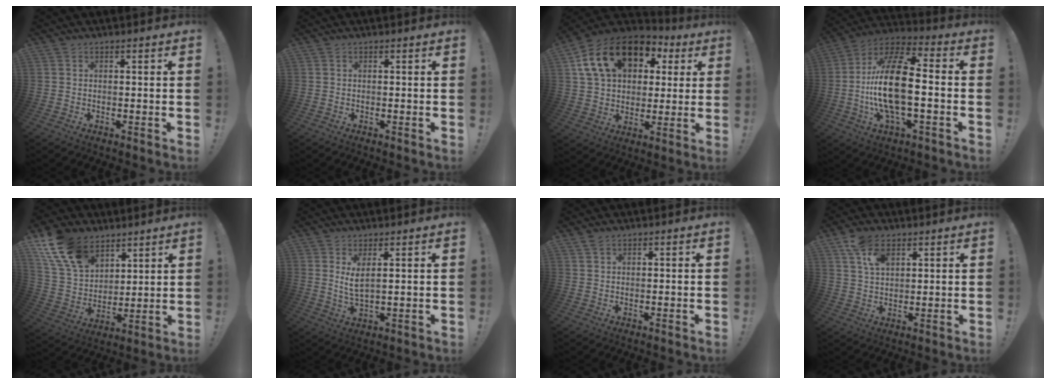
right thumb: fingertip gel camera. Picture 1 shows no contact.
{"total": 0.0}
{"total": 20.1, "force": [8.2, 13.9, 12.0], "torque": [-0.194, -0.015, 0.156]}
{"total": 20.2, "force": [-2.2, 8.2, 18.3], "torque": [-0.356, 0.006, -0.043]}
{"total": 16.5, "force": [10.5, 10.0, 7.9], "torque": [-0.167, -0.055, 0.202]}
{"total": 4.7, "force": [2.7, 1.0, 3.8], "torque": [-0.063, -0.015, 0.045]}
{"total": 1.6, "force": [1.3, 0.6, 0.7], "torque": [-0.008, -0.005, 0.024]}
{"total": 8.2, "force": [4.9, 4.4, 5.0], "torque": [-0.084, -0.016, 0.092]}